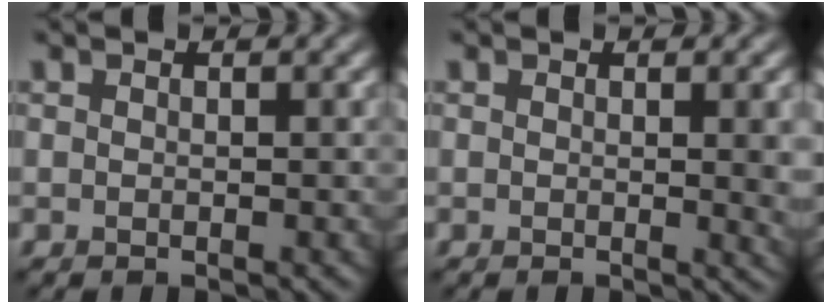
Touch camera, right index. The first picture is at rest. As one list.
[{"total": 3.1, "force": [0.2, 0.8, 3.0], "torque": [-0.031, -0.002, 0.003]}]